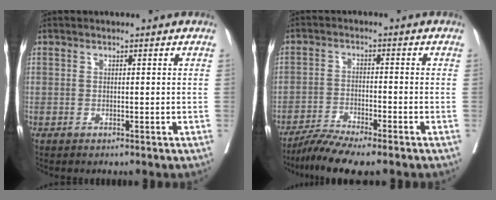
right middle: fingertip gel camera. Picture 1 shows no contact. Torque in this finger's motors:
{"motor_torque": [0.47, -0.46, 0.10, 0.07]}